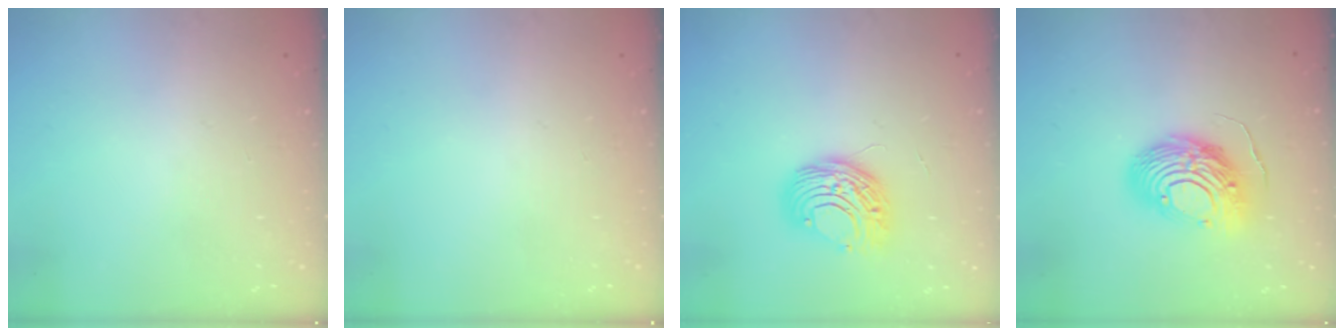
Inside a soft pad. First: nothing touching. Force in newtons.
{"total": 0.0}
{"total": 9.0, "press": 8.9, "slide": 0.5}
{"total": 12.4, "press": 12.3, "slide": 1.1}